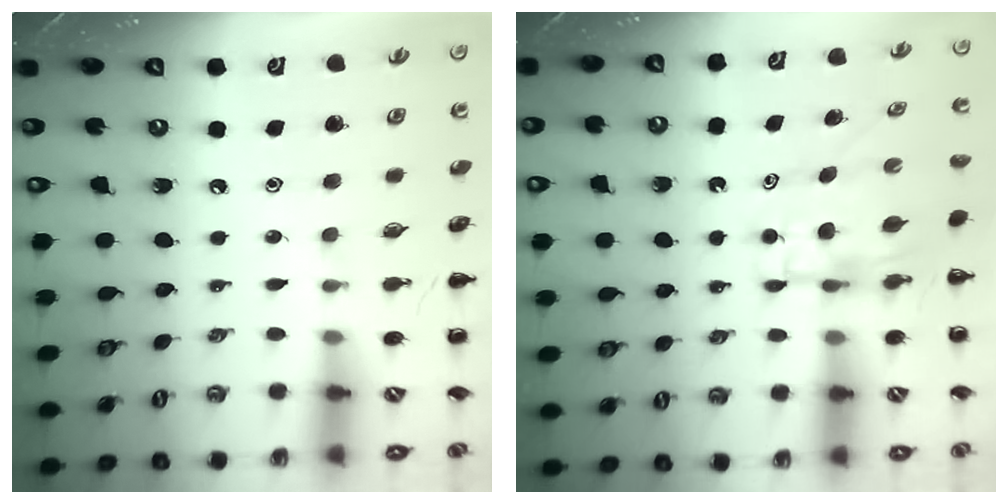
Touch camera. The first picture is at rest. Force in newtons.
{"total": 4.8, "press": 4.8, "slide": 0.4}